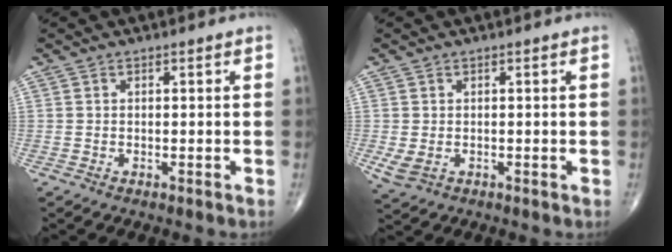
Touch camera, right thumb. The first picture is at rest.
{"total": 2.9, "force": [-0.3, 2.1, 1.9], "torque": [-0.046, -0.009, 0.002]}